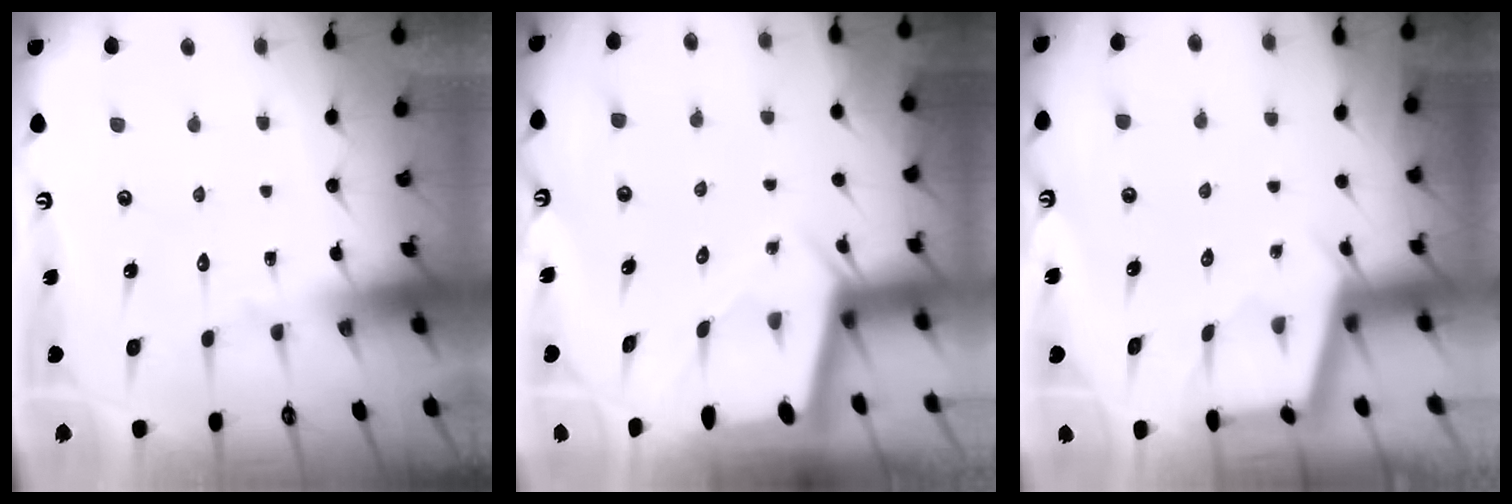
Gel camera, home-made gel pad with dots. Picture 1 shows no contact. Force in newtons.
{"total": 2.0, "press": 2.0, "slide": 0.3}
{"total": 2.8, "press": 2.8, "slide": 0.3}